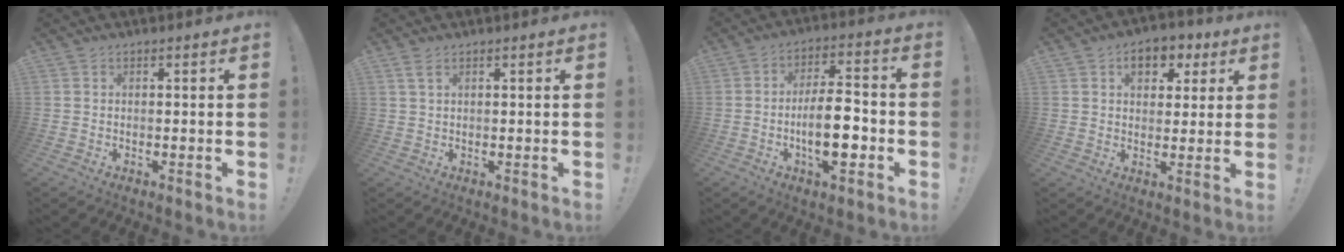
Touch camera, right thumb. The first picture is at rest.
{"total": 2.5, "force": [1.3, 1.0, 1.8], "torque": [-0.038, 0.001, 0.024]}
{"total": 13.3, "force": [-3.7, 4.7, 11.8], "torque": [-0.209, 0.007, -0.069]}
{"total": 8.3, "force": [3.6, 5.8, 4.7], "torque": [-0.055, -0.010, 0.063]}